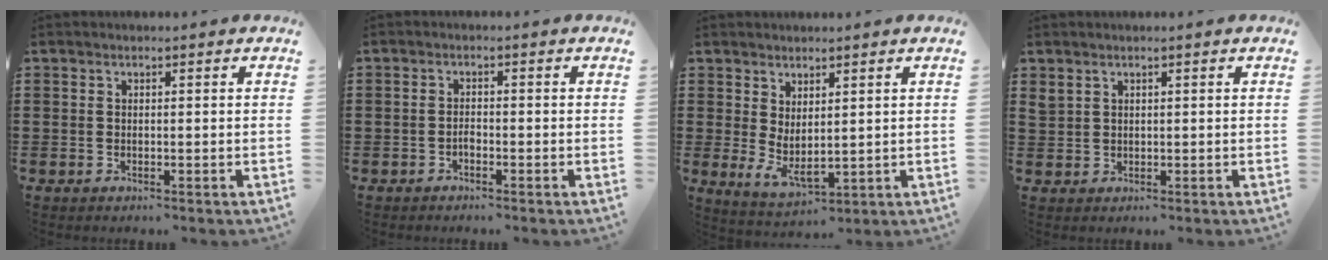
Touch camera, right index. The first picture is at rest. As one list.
[{"total": 1.2, "force": [-0.8, 0.7, 0.7], "torque": [-0.015, -0.001, -0.016]}, {"total": 2.7, "force": [0.7, 1.1, 2.4], "torque": [-0.061, -0.012, 0.009]}, {"total": 1.6, "force": [1.2, 1.1, 0.3], "torque": [-0.010, 0.005, 0.024]}]